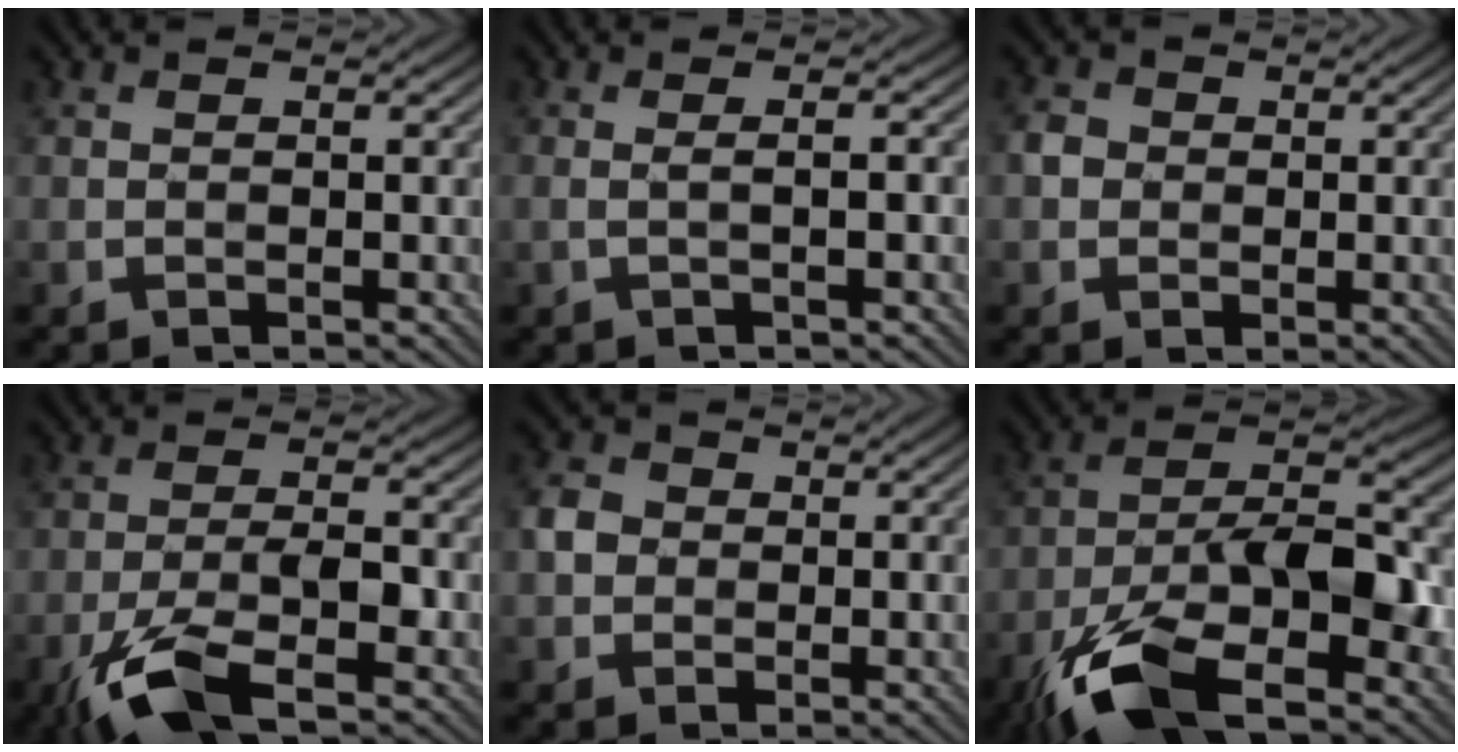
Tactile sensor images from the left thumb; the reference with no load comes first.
{"total": 1.7, "force": [-0.2, 0.2, 1.7], "torque": [-0.026, 0.006, -0.010]}
{"total": 2.0, "force": [0.0, 1.9, 0.5], "torque": [-0.012, 0.001, -0.004]}
{"total": 9.7, "force": [-5.6, 2.8, 7.5], "torque": [-0.147, -0.008, -0.113]}
{"total": 2.8, "force": [0.0, 2.6, 0.9], "torque": [-0.023, 0.004, -0.005]}
{"total": 15.7, "force": [-8.5, 6.1, 11.7], "torque": [-0.223, -0.016, -0.165]}